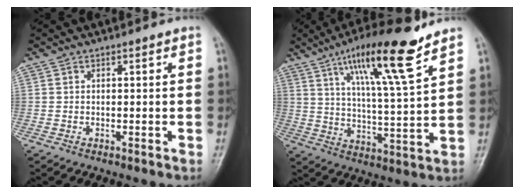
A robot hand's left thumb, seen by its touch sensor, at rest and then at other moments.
{"total": 15.8, "force": [10.0, 2.1, 12.1], "torque": [-0.199, -0.049, 0.170]}